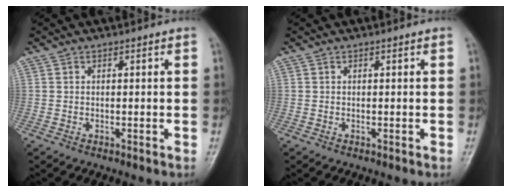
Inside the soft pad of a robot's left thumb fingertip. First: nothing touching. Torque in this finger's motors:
{"motor_torque": [0.00, 0.00, 0.00, 0.00, 0.00]}